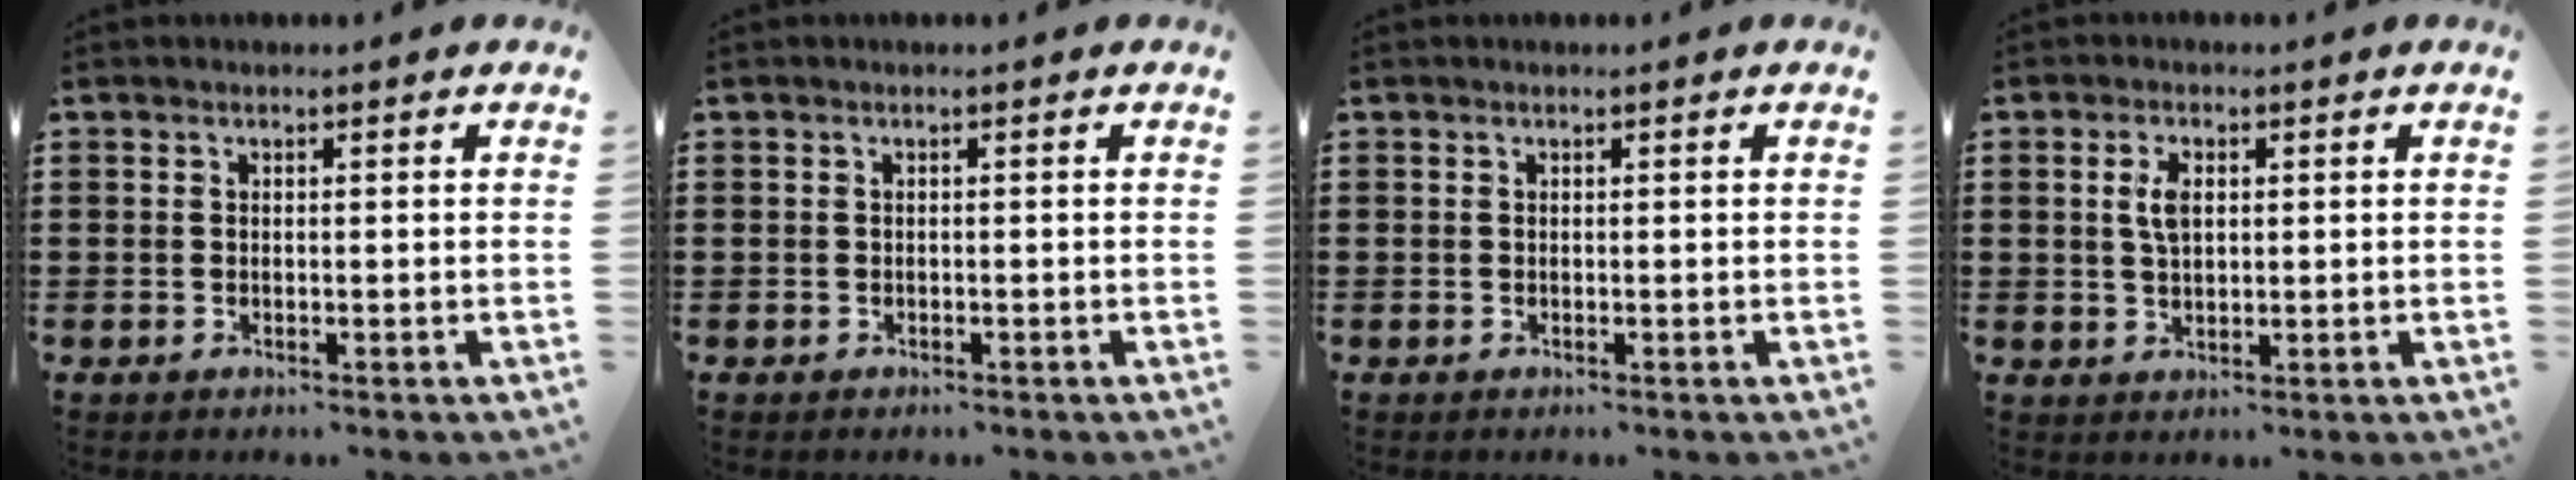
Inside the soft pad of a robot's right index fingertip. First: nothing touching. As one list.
[{"total": 0.5, "force": [-0.3, 0.4, 0.0], "torque": [-0.001, 0.005, -0.008]}, {"total": 0.0}, {"total": 3.7, "force": [0.8, 1.8, 3.1], "torque": [-0.066, 0.010, 0.012]}]